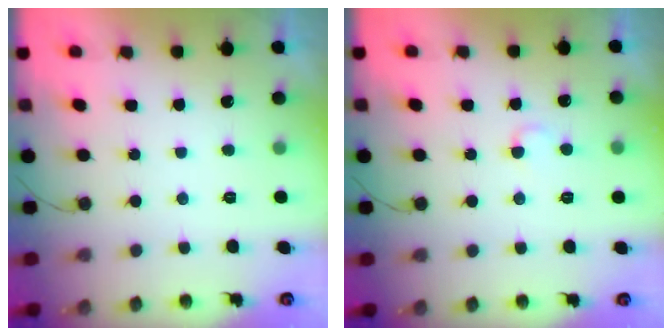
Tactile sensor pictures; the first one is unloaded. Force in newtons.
{"total": 3.3, "press": 3.3, "slide": 0.4}